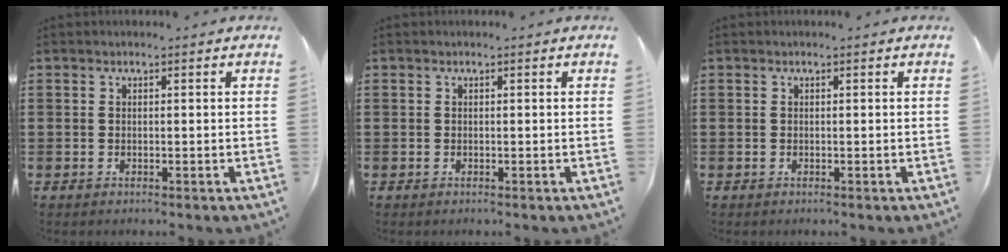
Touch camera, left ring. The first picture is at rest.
{"total": 0.0}
{"total": 0.0}